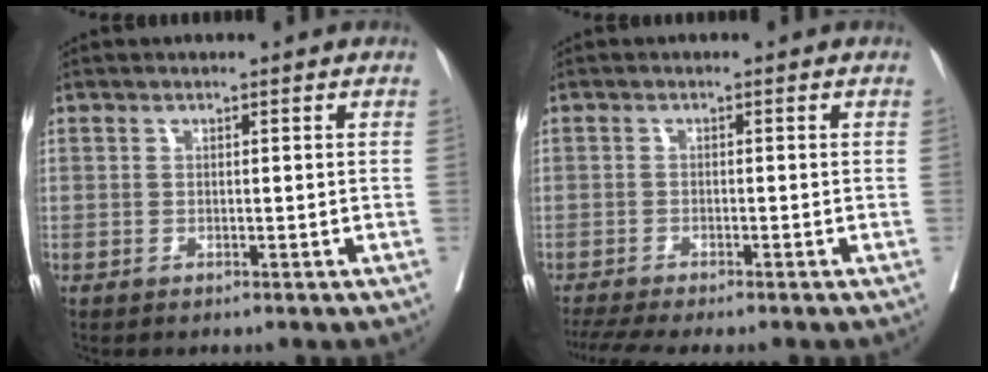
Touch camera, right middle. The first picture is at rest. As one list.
[{"total": 7.1, "force": [-6.0, 0.4, 3.7], "torque": [-0.056, -0.011, -0.096]}]